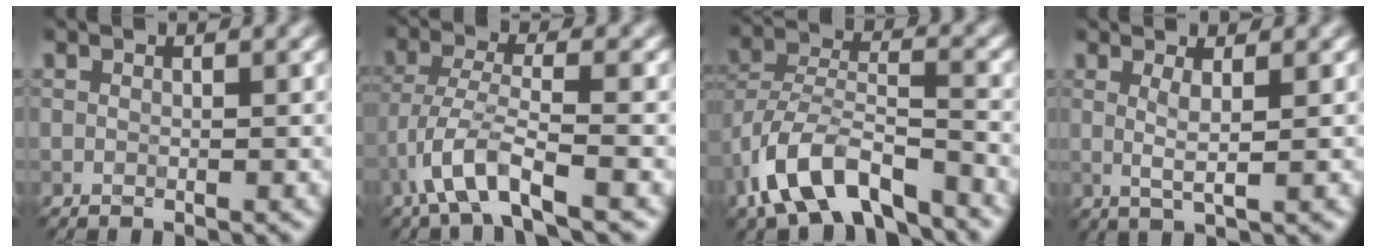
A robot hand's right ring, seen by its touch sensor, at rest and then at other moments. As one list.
[{"total": 5.0, "force": [-2.8, 1.0, 4.0], "torque": [-0.083, 0.001, -0.062]}, {"total": 8.6, "force": [-5.7, 3.7, 5.2], "torque": [-0.092, 0.003, -0.113]}, {"total": 1.8, "force": [0.6, 0.3, 1.6], "torque": [-0.033, -0.003, 0.009]}]